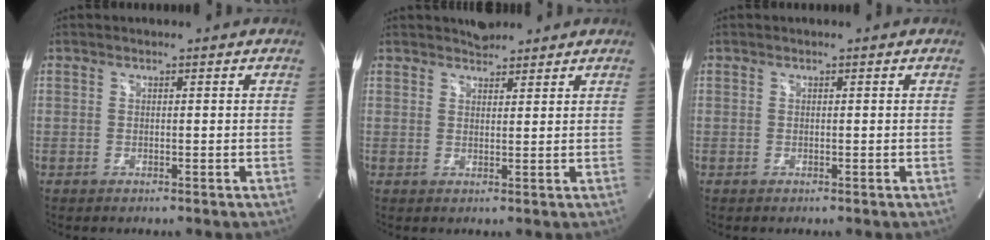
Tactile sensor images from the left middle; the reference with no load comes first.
{"total": 2.9, "force": [2.7, 0.9, 0.5], "torque": [-0.011, 0.009, 0.043]}
{"total": 0.0}